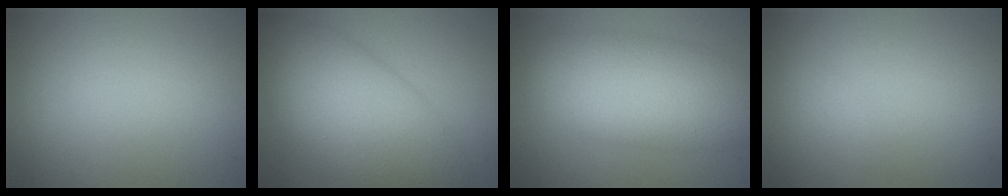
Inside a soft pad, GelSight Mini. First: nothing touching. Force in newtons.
{"total": 9.4, "press": 9.4, "slide": 0.2}
{"total": 8.1, "press": 8.1, "slide": 0.3}
{"total": 0.6, "press": 0.5, "slide": 0.1}